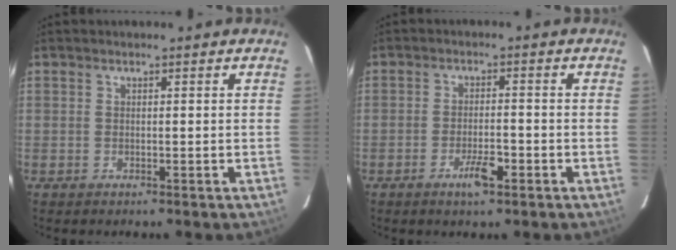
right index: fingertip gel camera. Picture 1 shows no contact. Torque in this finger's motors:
{"motor_torque": [0.42, -0.31, 0.10, 0.05]}